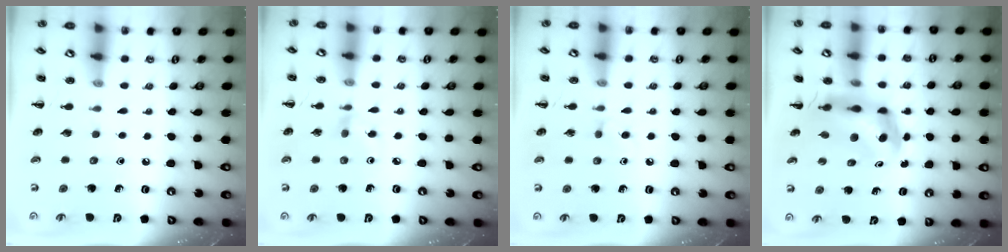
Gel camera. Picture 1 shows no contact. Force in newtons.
{"total": 2.9, "press": 2.8, "slide": 0.7}
{"total": 2.2, "press": 2.0, "slide": 1.0}
{"total": 6.4, "press": 6.2, "slide": 1.5}